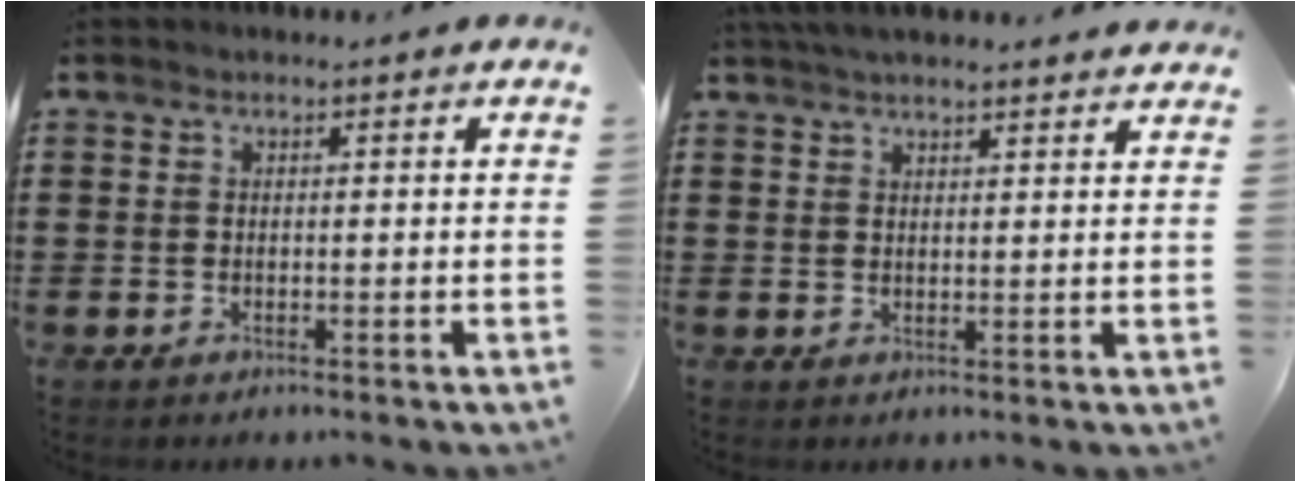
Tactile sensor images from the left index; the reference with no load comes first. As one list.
[{"total": 3.1, "force": [3.0, 0.2, 0.8], "torque": [-0.023, -0.002, 0.058]}]